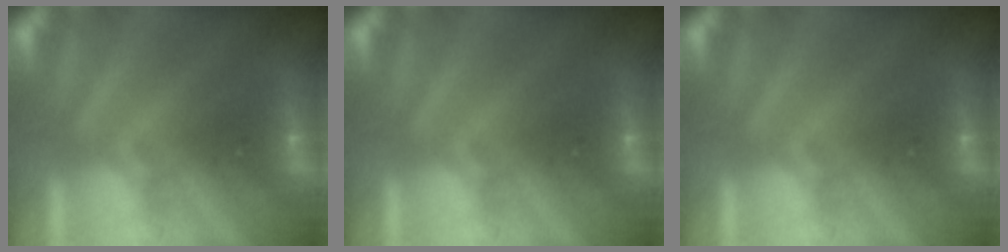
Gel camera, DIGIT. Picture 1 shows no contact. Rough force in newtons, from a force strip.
{"total": 0.0}
{"total": 0.0}